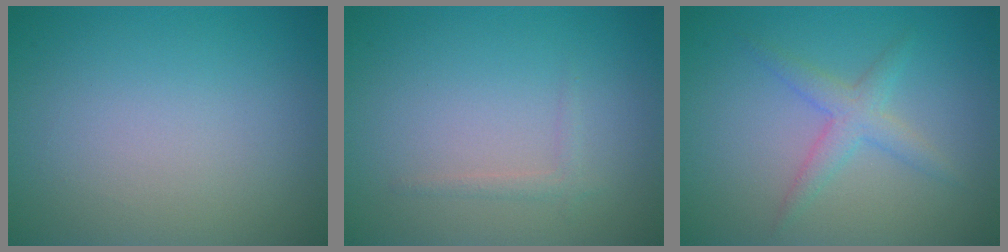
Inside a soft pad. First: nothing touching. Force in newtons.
{"total": 0.9, "press": 0.9, "slide": 0.0}
{"total": 2.4, "press": 2.4, "slide": 0.1}